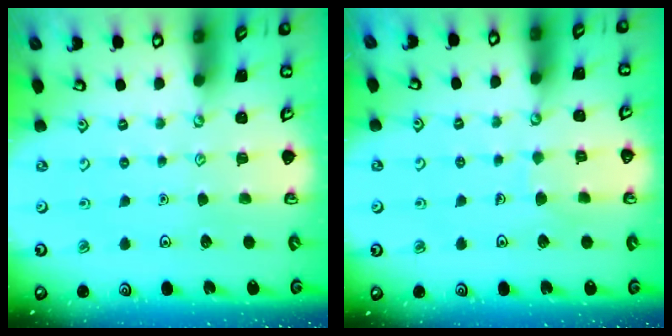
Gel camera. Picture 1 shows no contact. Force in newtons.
{"total": 5.4, "press": 5.3, "slide": 0.4}